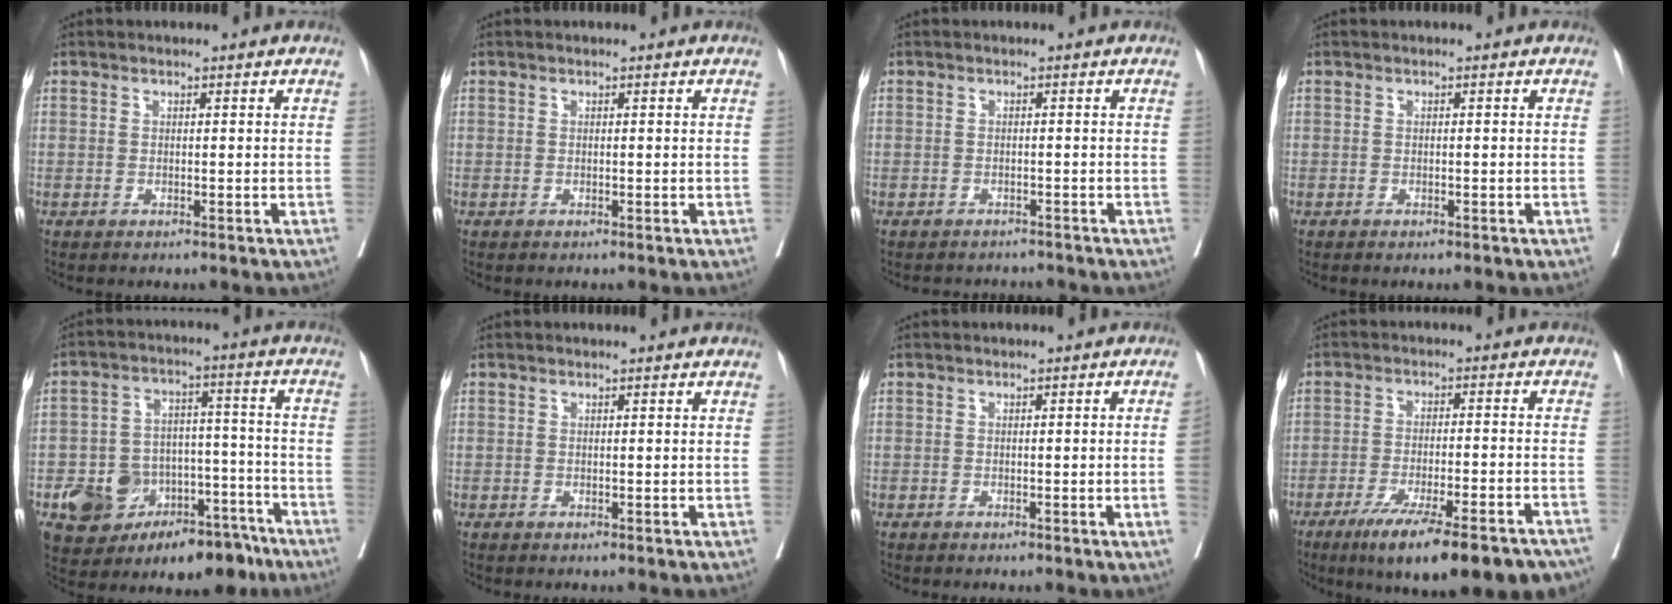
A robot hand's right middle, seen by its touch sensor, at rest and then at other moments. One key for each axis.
{"total": 0.0}
{"total": 3.6, "fx": -3.4, "fy": 1.0, "fz": -0.2, "tx": 0.008, "ty": -0.004, "tz": -0.048}
{"total": 0.7, "fx": -0.5, "fy": 0.3, "fz": 0.4, "tx": -0.010, "ty": -0.001, "tz": -0.004}
{"total": 16.4, "fx": -10.1, "fy": 9.7, "fz": 8.6, "tx": -0.119, "ty": 0.055, "tz": -0.146}
{"total": 0.0}
{"total": 1.9, "fx": -0.5, "fy": -0.4, "fz": 1.8, "tx": -0.025, "ty": 0.004, "tz": -0.004}
{"total": 19.1, "fx": -14.4, "fy": 3.1, "fz": 12.2, "tx": -0.130, "ty": -0.011, "tz": -0.205}